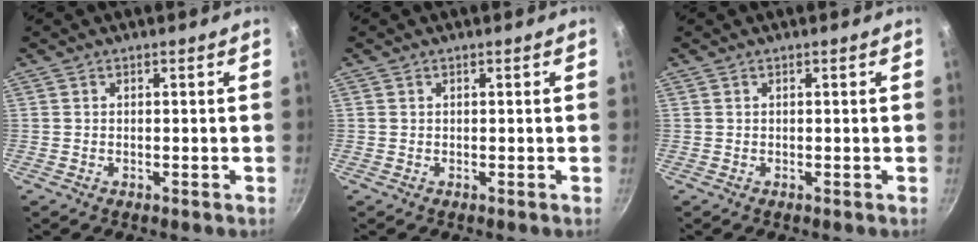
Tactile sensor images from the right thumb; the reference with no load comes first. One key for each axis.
{"total": 0.0}
{"total": 0.0}